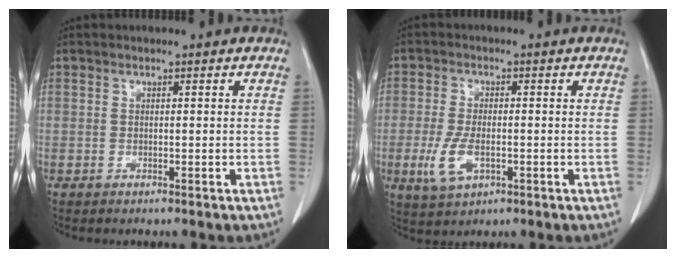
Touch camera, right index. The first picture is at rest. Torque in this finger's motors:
{"motor_torque": [-0.02, -0.15, -0.40, -0.17]}